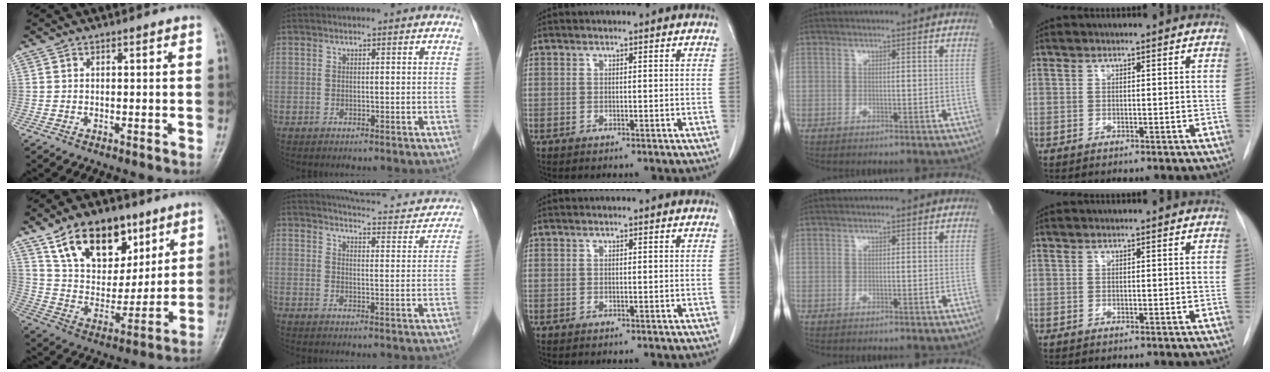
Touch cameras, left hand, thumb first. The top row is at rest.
{"thumb": {"total": 18.3, "force": [10.3, 11.4, 10.0], "torque": [-0.112, -0.042, 0.186]}, "index": {"total": 17.9, "force": [16.6, 3.7, 5.7], "torque": [-0.062, -0.021, 0.187]}}